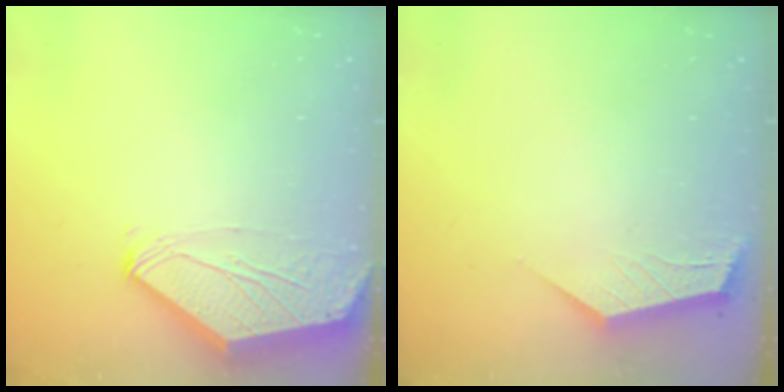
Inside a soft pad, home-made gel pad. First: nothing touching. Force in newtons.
{"total": 2.0, "press": 2.0, "slide": 0.3}